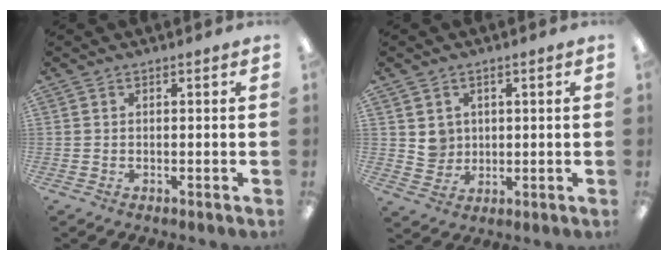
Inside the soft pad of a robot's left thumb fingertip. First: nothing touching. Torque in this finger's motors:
{"motor_torque": [0.00, 0.02, 0.02, -0.03, 0.00]}